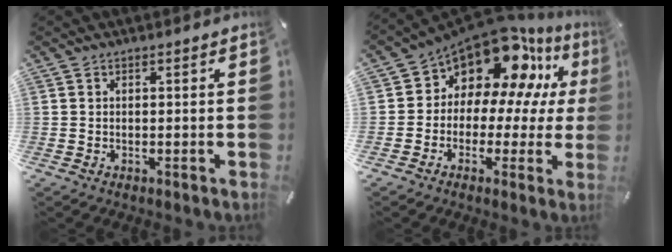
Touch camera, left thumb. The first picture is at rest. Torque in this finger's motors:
{"motor_torque": [1.83, 3.18, 1.19, 0.98, 0.17]}